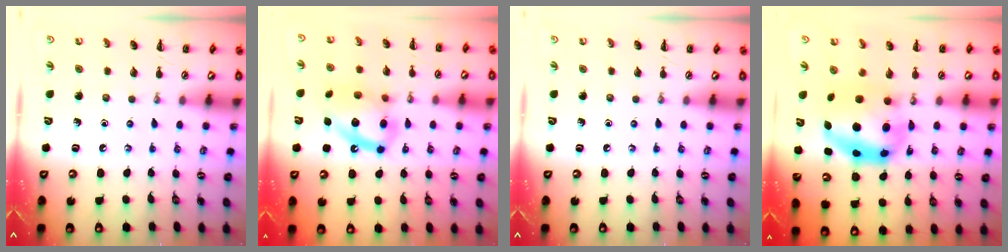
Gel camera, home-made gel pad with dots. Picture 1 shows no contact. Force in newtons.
{"total": 14.7, "press": 14.5, "slide": 2.4}
{"total": 0.0}
{"total": 8.7, "press": 8.5, "slide": 2.0}